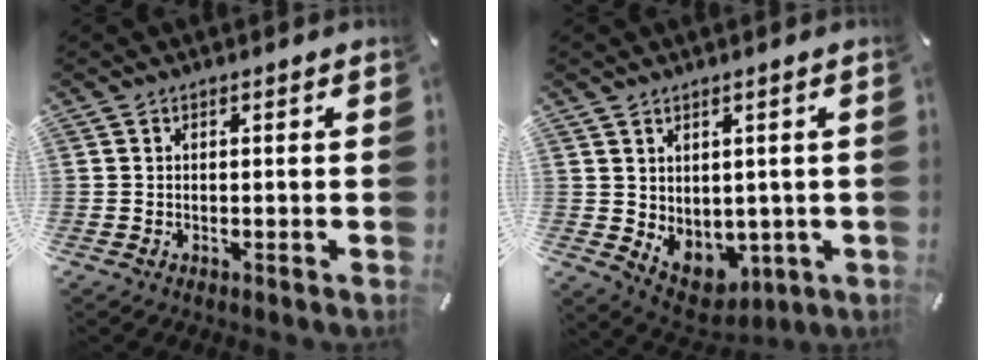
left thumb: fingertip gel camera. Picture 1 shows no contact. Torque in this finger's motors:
{"motor_torque": [0.26, -0.17, 0.31, 0.19, 0.19]}